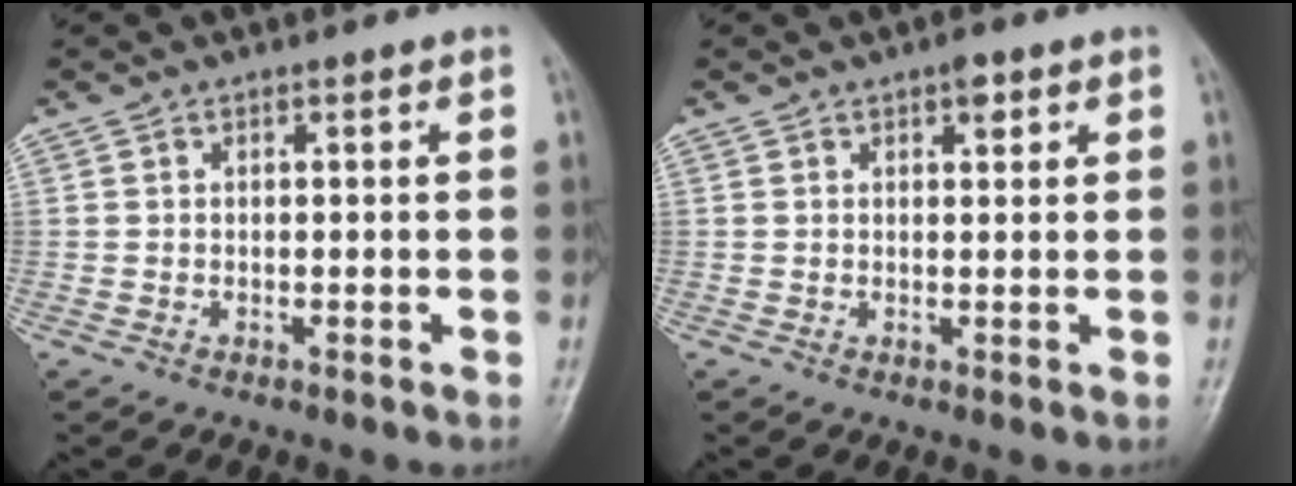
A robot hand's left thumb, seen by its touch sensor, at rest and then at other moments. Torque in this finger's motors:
{"motor_torque": [0.33, 0.21, 0.17, -0.27, 0.00]}